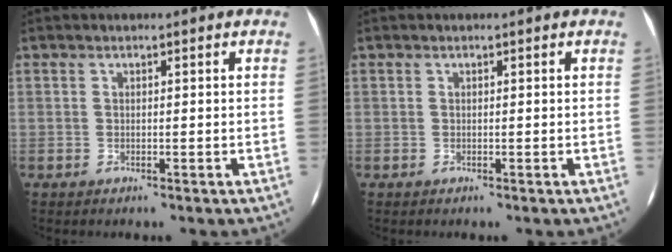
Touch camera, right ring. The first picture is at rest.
{"total": 0.0}